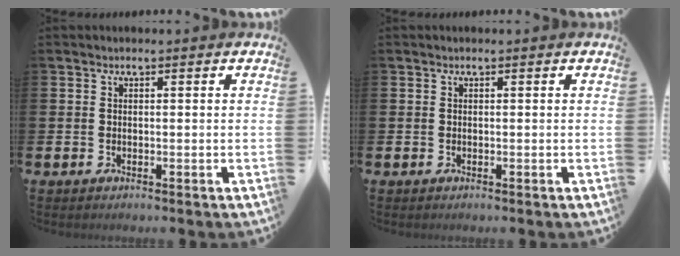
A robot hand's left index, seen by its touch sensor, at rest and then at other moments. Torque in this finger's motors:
{"motor_torque": [0.00, 0.00, 0.04, 0.00]}